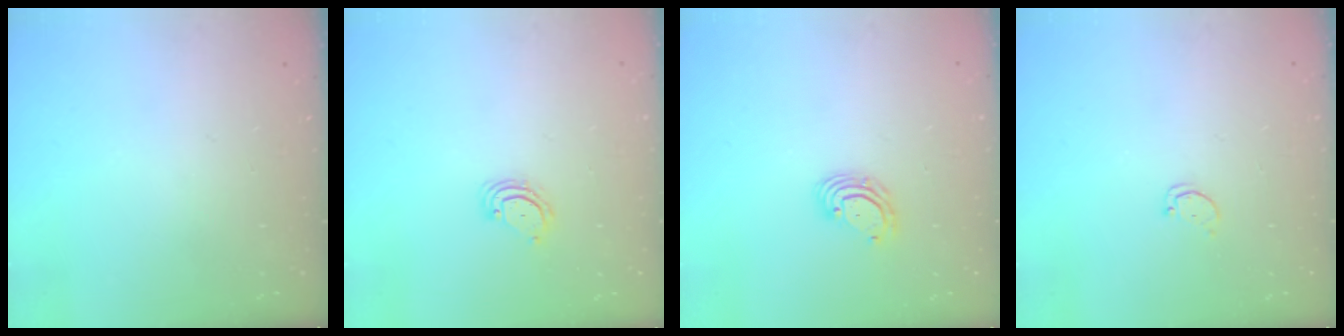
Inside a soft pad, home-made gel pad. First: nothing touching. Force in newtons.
{"total": 3.8, "press": 3.8, "slide": 0.3}
{"total": 5.1, "press": 5.0, "slide": 0.6}
{"total": 1.7, "press": 1.7, "slide": 0.2}